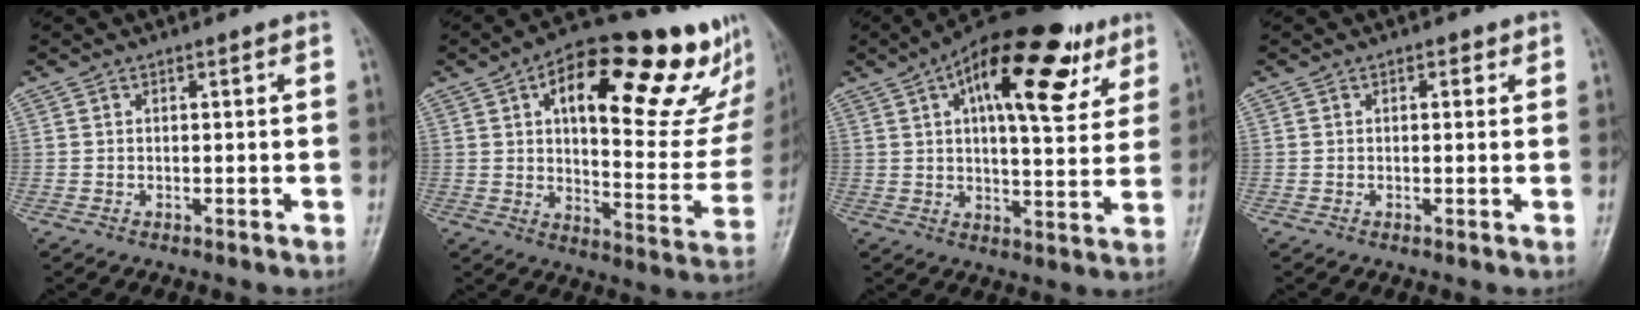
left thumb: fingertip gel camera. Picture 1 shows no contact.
{"total": 28.3, "force": [14.4, 10.5, 22.0], "torque": [-0.261, -0.022, 0.208]}
{"total": 22.1, "force": [10.0, 9.3, 17.3], "torque": [-0.228, -0.008, 0.145]}
{"total": 1.1, "force": [0.5, 0.8, 0.6], "torque": [0.004, 0.000, 0.003]}